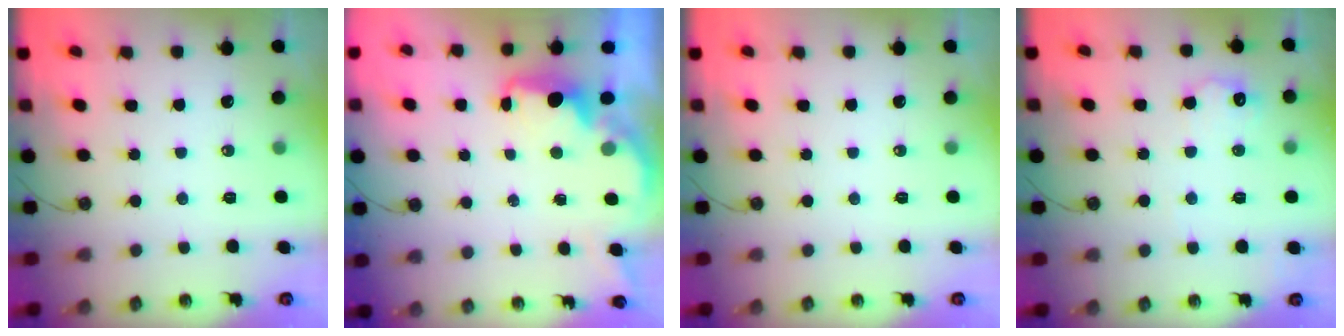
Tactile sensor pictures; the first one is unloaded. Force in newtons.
{"total": 2.2, "press": 2.0, "slide": 0.8}
{"total": 0.0}
{"total": 9.1, "press": 9.0, "slide": 0.6}